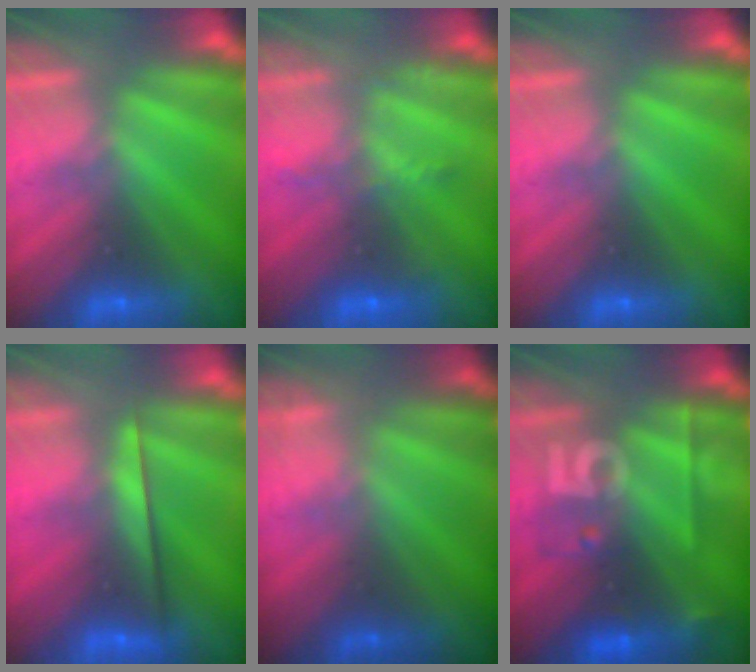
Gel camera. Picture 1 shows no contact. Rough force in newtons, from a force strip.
{"total": 2.3}
{"total": 0.0}
{"total": 2.2}
{"total": 1.9}
{"total": 2.4}